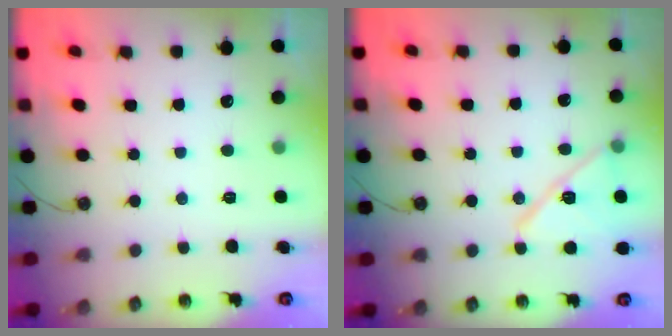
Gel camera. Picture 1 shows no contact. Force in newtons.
{"total": 14.3, "press": 11.3, "slide": 8.8}